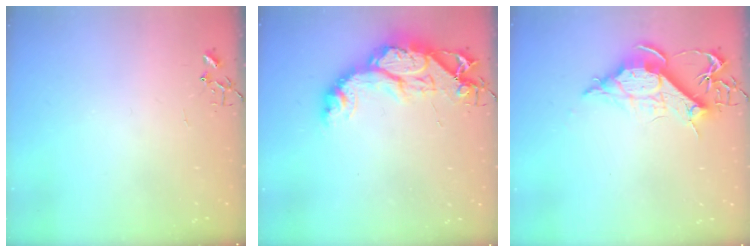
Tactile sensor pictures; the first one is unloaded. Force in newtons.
{"total": 16.7, "press": 16.6, "slide": 1.3}
{"total": 11.5, "press": 11.4, "slide": 1.2}